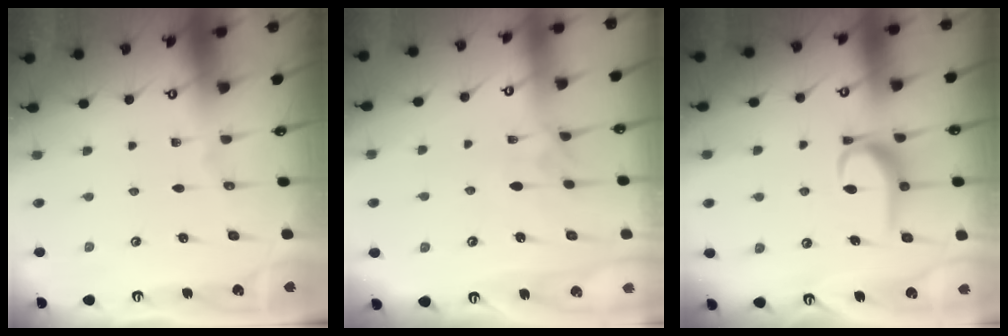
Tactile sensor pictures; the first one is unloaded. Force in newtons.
{"total": 1.6, "press": 1.4, "slide": 0.8}
{"total": 7.6, "press": 7.6, "slide": 0.4}